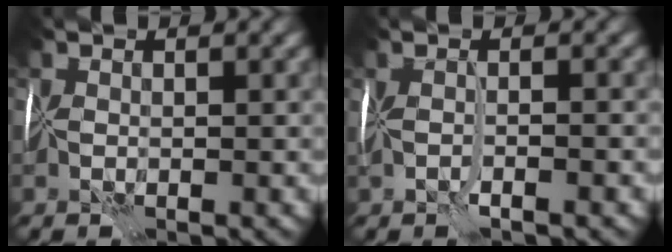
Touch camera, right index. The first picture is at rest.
{"total": 1.4, "force": [-0.7, -1.1, 0.3], "torque": [-0.007, -0.005, -0.015]}